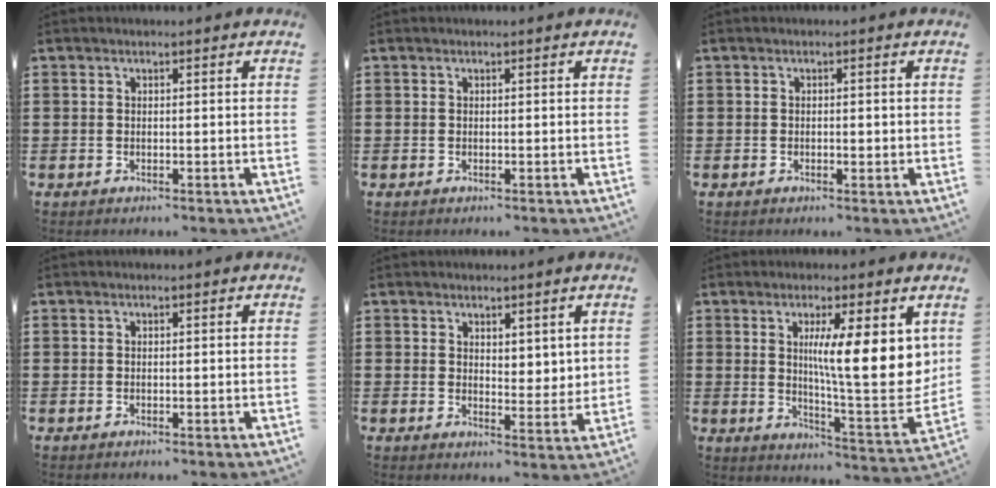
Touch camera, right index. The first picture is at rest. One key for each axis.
{"total": 0.0}
{"total": 0.9, "fx": -0.3, "fy": 0.4, "fz": 0.8, "tx": -0.015, "ty": -0.002, "tz": -0.006}
{"total": 0.0}
{"total": 3.6, "fx": 3.0, "fy": 1.9, "fz": 0.4, "tx": -0.009, "ty": -0.003, "tz": 0.056}
{"total": 11.8, "fx": 3.5, "fy": 2.2, "fz": 11.1, "tx": -0.162, "ty": -0.027, "tz": 0.050}